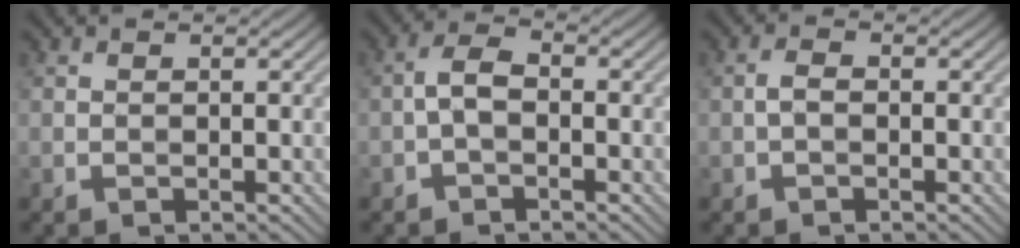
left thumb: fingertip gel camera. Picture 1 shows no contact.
{"total": 3.0, "force": [-0.9, 1.6, 2.3], "torque": [-0.046, 0.010, -0.024]}
{"total": 1.4, "force": [-0.5, 0.8, 1.1], "torque": [-0.023, 0.005, -0.012]}